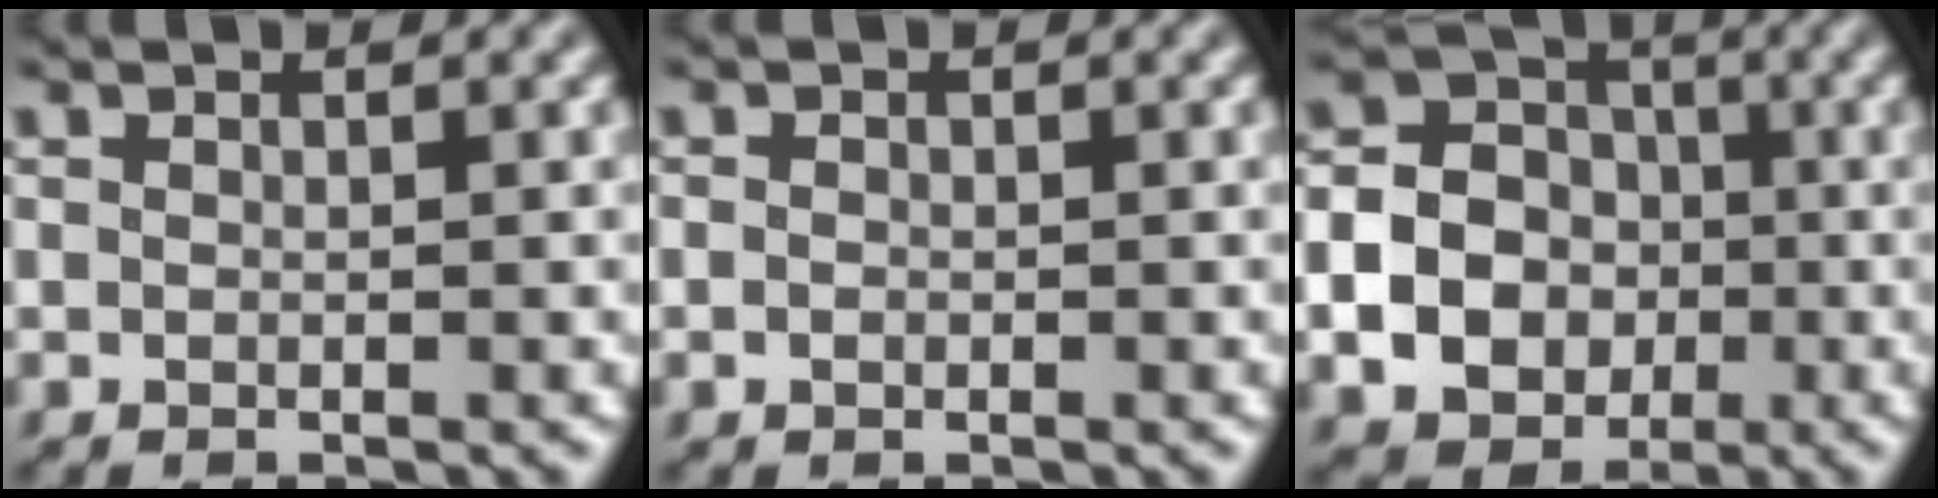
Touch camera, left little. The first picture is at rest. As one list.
[{"total": 0.7, "force": [0.0, 0.6, 0.4], "torque": [-0.001, 0.005, -0.005]}, {"total": 17.6, "force": [-4.7, 16.2, 5.1], "torque": [-0.156, -0.039, -0.103]}]